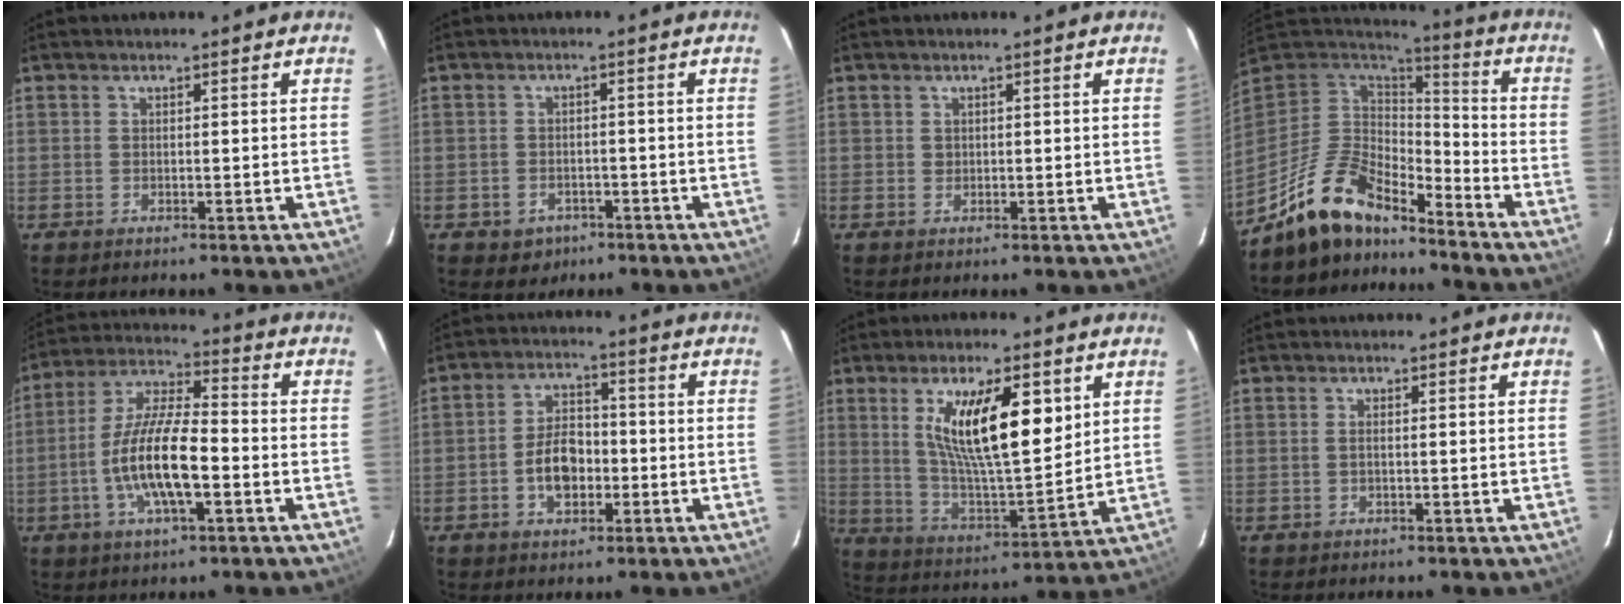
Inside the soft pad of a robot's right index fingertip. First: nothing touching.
{"total": 4.6, "force": [-2.4, 3.8, 1.1], "torque": [-0.037, 0.008, -0.025]}
{"total": 0.8, "force": [0.2, 0.8, 0.0], "torque": [0.005, 0.002, 0.004]}
{"total": 14.8, "force": [-12.2, 5.4, 6.5], "torque": [-0.143, 0.004, -0.223]}
{"total": 13.7, "force": [-3.9, 3.9, 12.6], "torque": [-0.254, -0.001, -0.075]}
{"total": 5.5, "force": [-1.5, 3.8, 3.6], "torque": [-0.069, 0.011, -0.021]}
{"total": 16.6, "force": [6.0, 4.9, 14.7], "torque": [-0.254, -0.002, 0.111]}
{"total": 0.8, "force": [-0.1, 0.1, 0.8], "torque": [-0.017, 0.001, -0.003]}